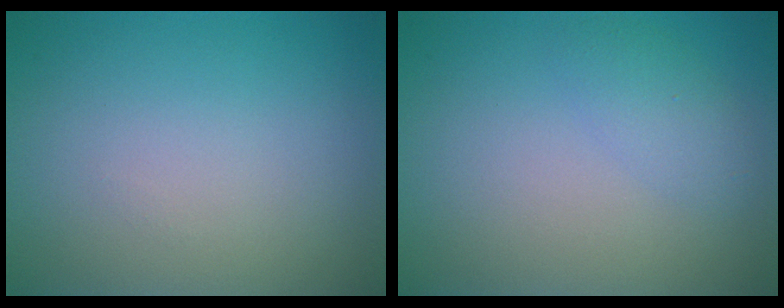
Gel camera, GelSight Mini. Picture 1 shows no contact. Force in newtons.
{"total": 1.7, "press": 1.7, "slide": 0.0}